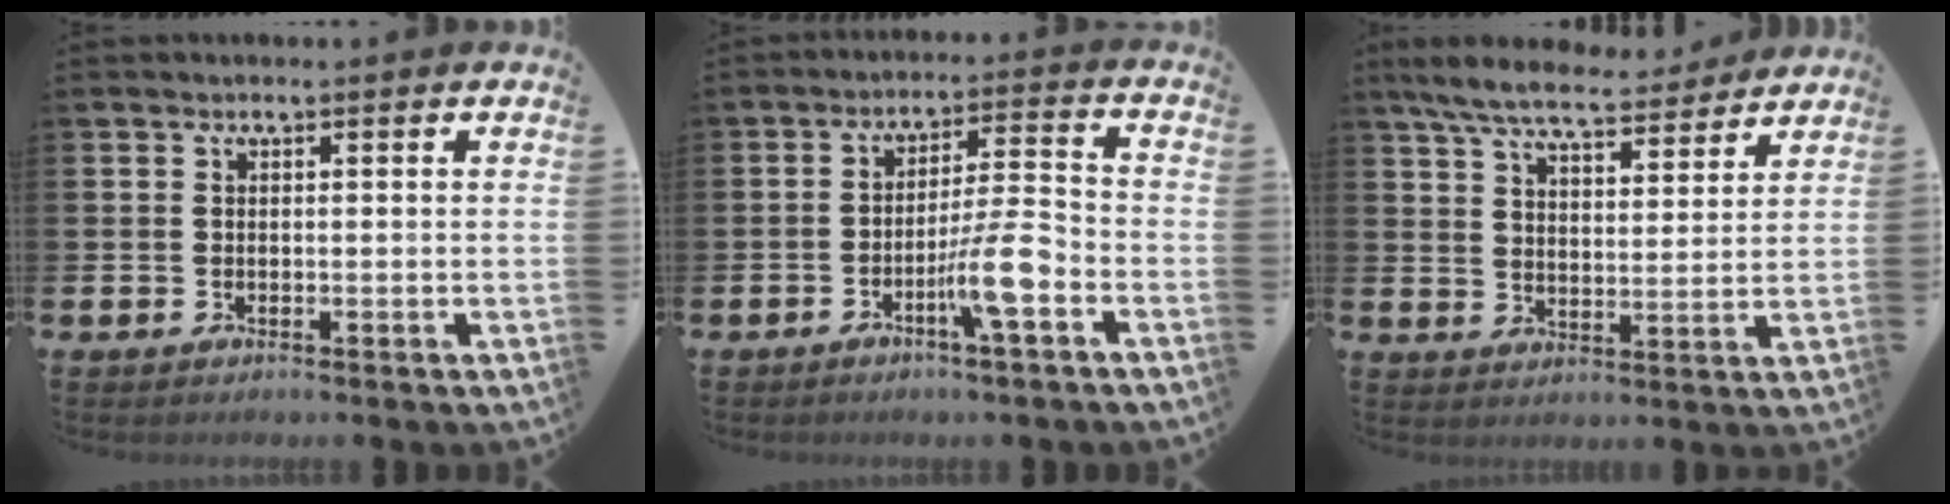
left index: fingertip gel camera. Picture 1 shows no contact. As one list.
[{"total": 7.0, "force": [-3.3, 0.6, 6.2], "torque": [-0.113, 0.003, -0.058]}, {"total": 8.0, "force": [7.3, 1.6, 2.9], "torque": [-0.078, -0.036, 0.128]}]